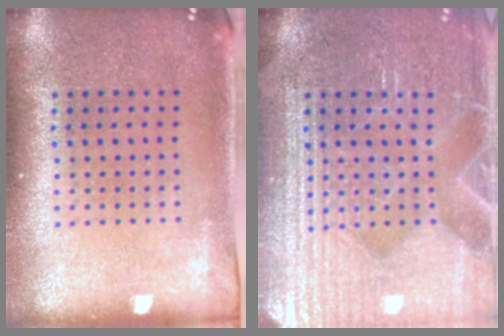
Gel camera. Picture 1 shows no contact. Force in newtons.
{"total": 6.6, "press": 6.6, "slide": 1.0}